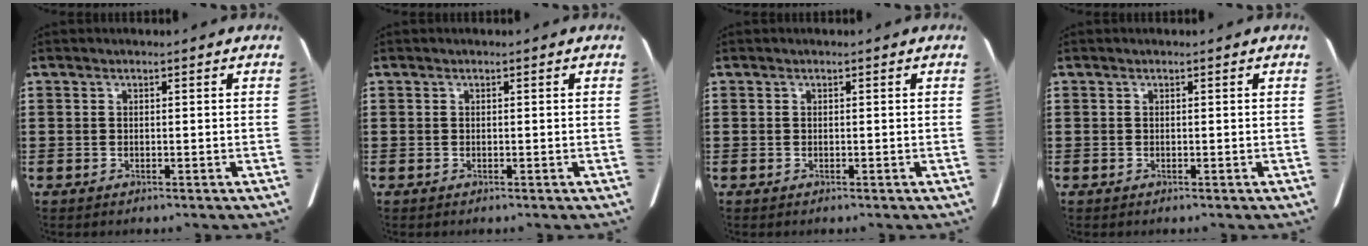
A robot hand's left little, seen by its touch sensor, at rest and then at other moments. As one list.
[{"total": 0.0}, {"total": 0.0}, {"total": 0.0}]